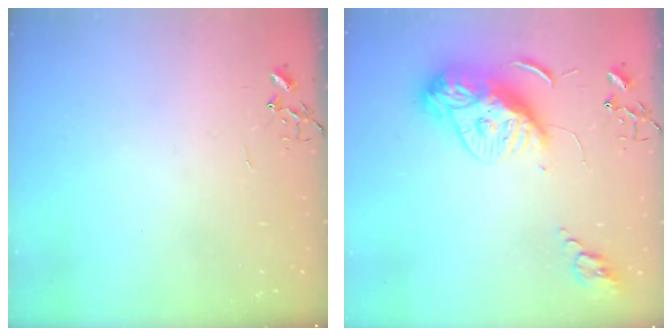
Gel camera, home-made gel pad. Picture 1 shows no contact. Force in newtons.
{"total": 13.1, "press": 13.0, "slide": 1.2}